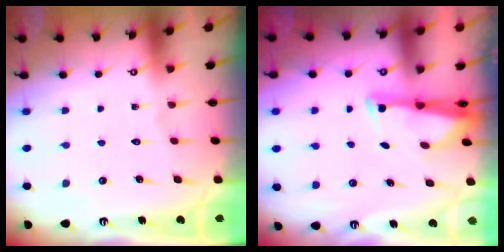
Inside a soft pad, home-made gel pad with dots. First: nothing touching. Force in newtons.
{"total": 2.7, "press": 2.6, "slide": 0.8}